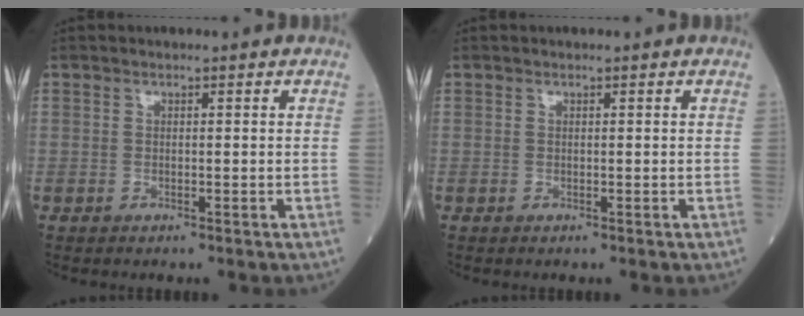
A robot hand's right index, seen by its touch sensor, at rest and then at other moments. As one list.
[{"total": 0.0}]